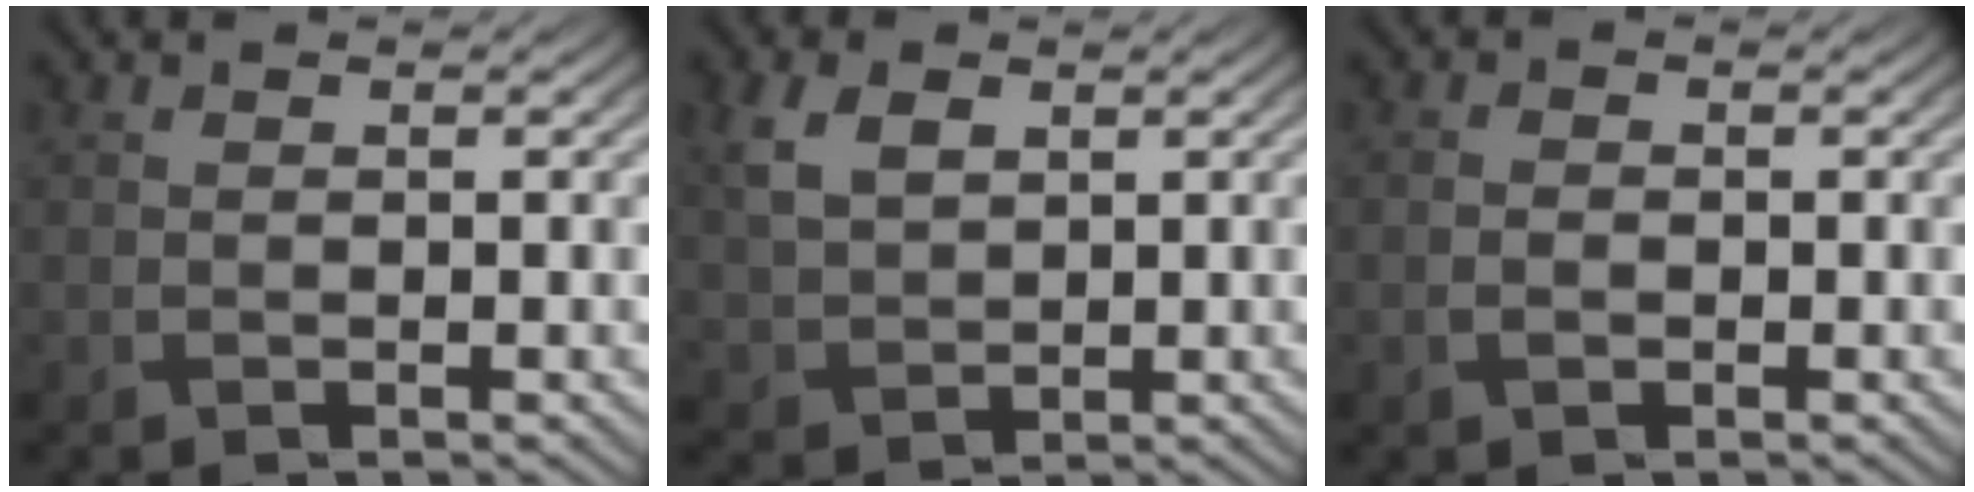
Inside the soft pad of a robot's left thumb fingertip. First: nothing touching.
{"total": 5.0, "force": [1.8, 3.5, 3.1], "torque": [-0.083, 0.004, 0.038]}
{"total": 1.3, "force": [-0.5, 0.9, 0.9], "torque": [-0.022, 0.000, -0.008]}